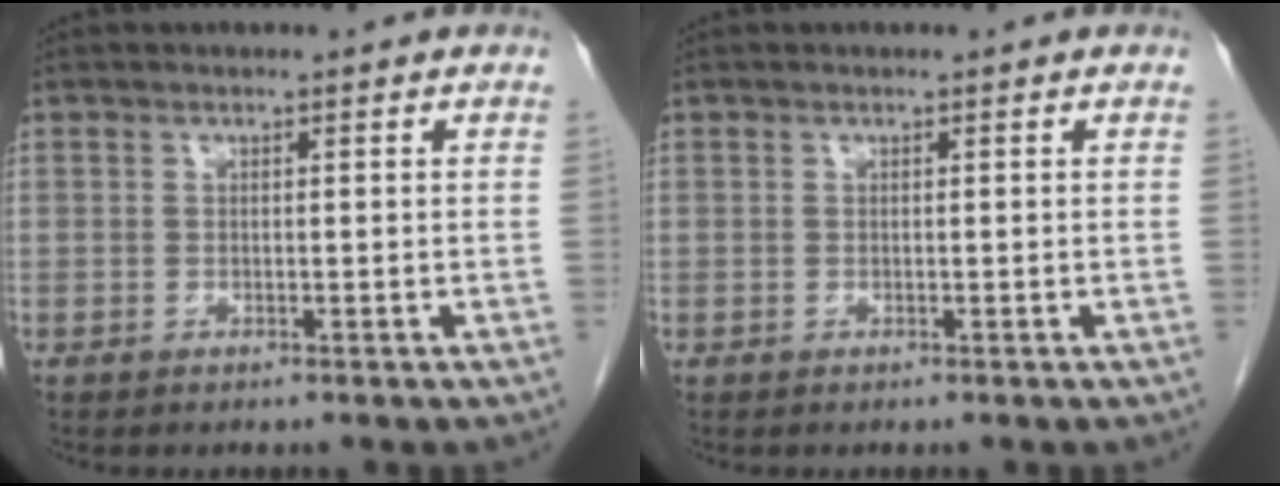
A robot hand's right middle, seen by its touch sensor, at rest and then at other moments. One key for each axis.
{"total": 0.0}